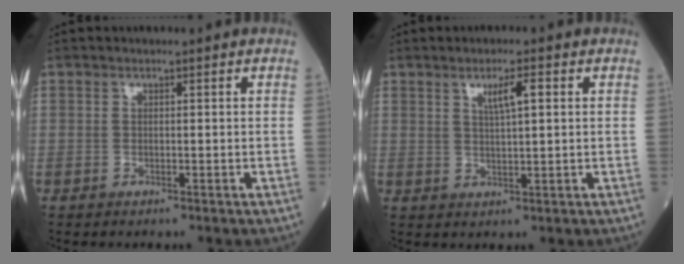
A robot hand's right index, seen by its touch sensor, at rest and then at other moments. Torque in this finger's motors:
{"motor_torque": [0.11, 0.05, 0.05, 0.03]}